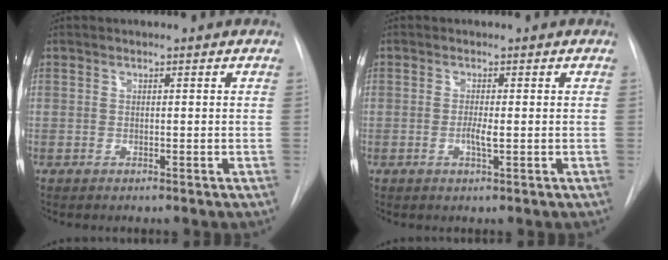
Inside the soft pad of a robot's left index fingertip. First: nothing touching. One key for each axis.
{"total": 1.8, "fx": -0.6, "fy": 0.1, "fz": 1.7, "tx": -0.033, "ty": -0.005, "tz": -0.013}